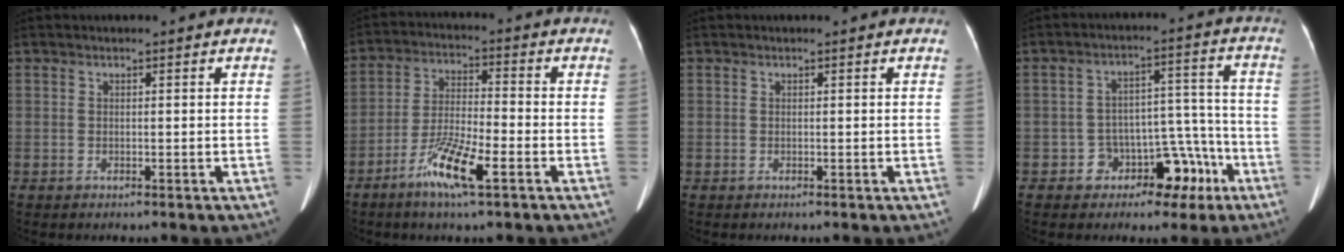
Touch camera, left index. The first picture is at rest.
{"total": 9.0, "force": [-4.9, 1.0, 7.5], "torque": [-0.152, -0.009, -0.092]}
{"total": 0.0}
{"total": 8.2, "force": [-4.6, 5.8, 3.6], "torque": [-0.033, 0.044, -0.057]}